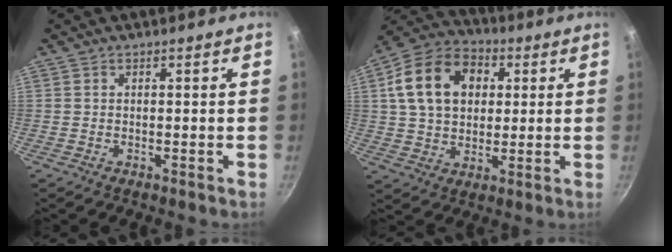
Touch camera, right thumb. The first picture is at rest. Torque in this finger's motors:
{"motor_torque": [-1.32, 1.45, 0.20, 0.31, 0.13]}